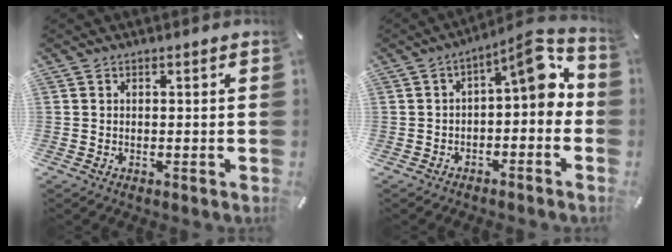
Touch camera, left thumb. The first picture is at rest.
{"total": 8.8, "force": [2.1, 3.4, 7.8], "torque": [-0.101, -0.025, 0.028]}